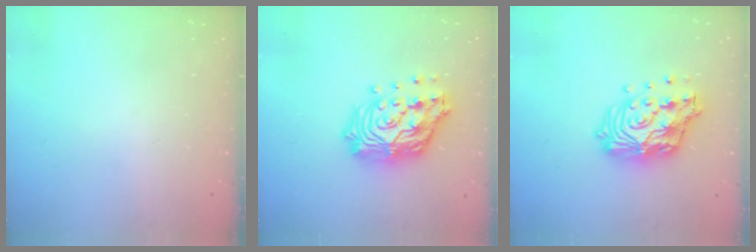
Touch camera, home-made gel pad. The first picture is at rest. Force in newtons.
{"total": 19.3, "press": 19.2, "slide": 2.1}
{"total": 17.2, "press": 17.1, "slide": 1.6}